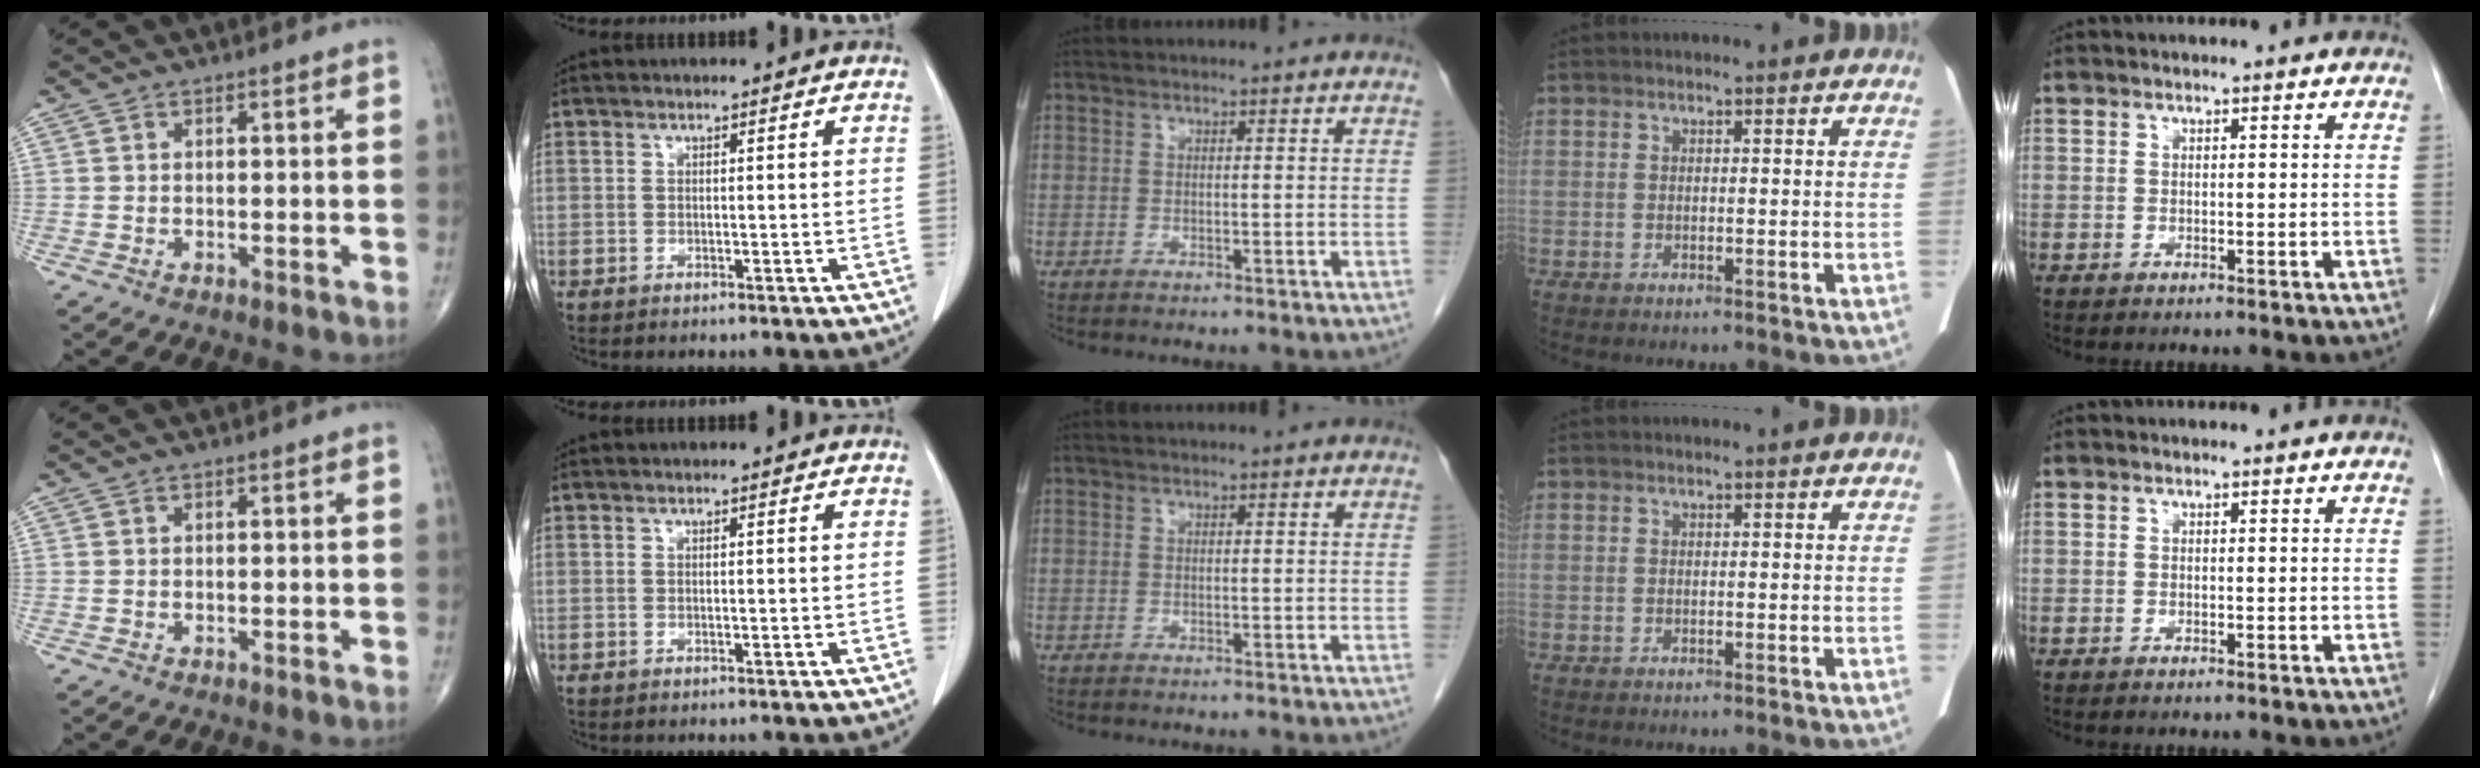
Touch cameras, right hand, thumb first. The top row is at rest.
{}